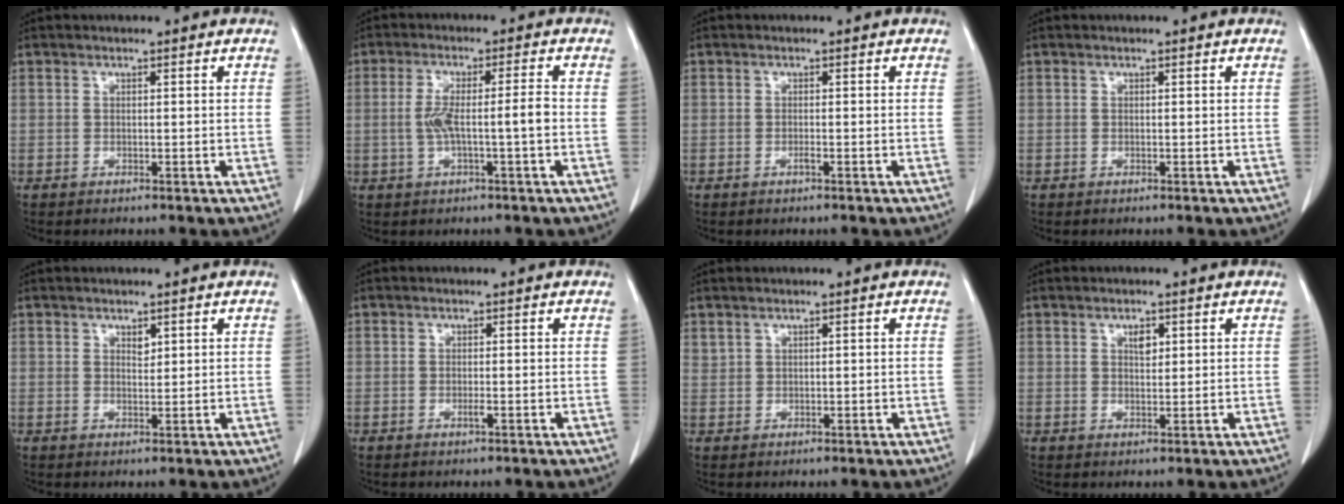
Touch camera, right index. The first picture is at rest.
{"total": 5.8, "force": [-0.9, 0.2, 5.7], "torque": [-0.116, 0.013, -0.012]}
{"total": 0.5, "force": [-0.3, 0.0, 0.4], "torque": [-0.012, -0.001, -0.005]}
{"total": 0.0}
{"total": 1.1, "force": [0.7, 0.5, 0.6], "torque": [-0.009, -0.005, 0.012]}
{"total": 0.8, "force": [-0.3, 0.0, 0.7], "torque": [-0.016, -0.002, -0.005]}
{"total": 1.1, "force": [0.9, 0.4, 0.4], "torque": [-0.007, 0.005, 0.022]}
{"total": 1.8, "force": [0.9, 0.9, 1.4], "torque": [-0.022, -0.003, 0.015]}